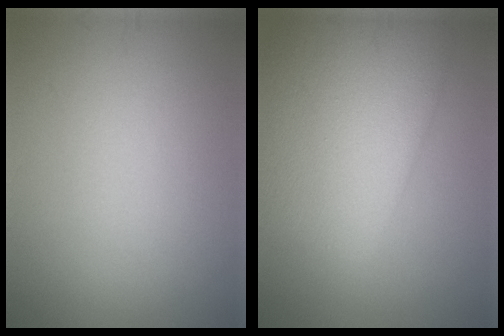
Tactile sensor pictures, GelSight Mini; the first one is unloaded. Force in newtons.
{"total": 10.3, "press": 10.3, "slide": 0.4}